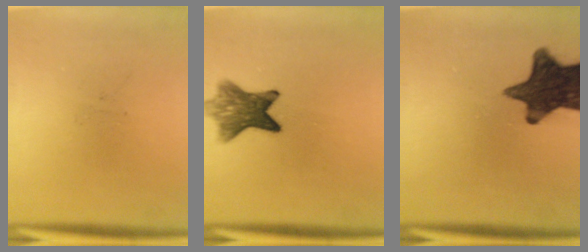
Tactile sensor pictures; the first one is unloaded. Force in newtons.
{"total": 7.6}
{"total": 14.3}